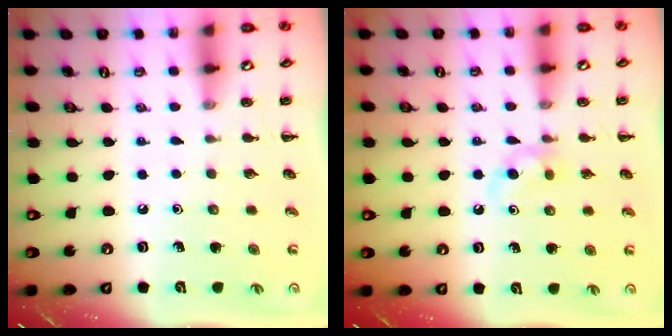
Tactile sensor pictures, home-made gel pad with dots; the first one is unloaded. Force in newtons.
{"total": 5.1, "press": 4.7, "slide": 1.9}